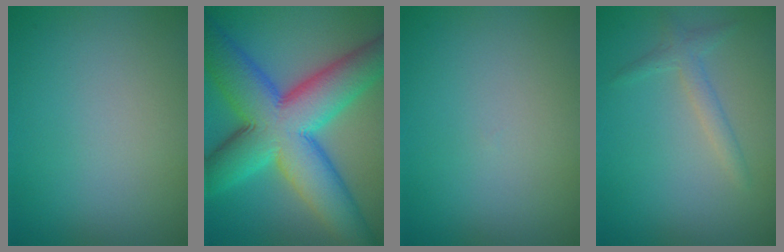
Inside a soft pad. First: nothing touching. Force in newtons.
{"total": 13.5, "press": 13.5, "slide": 0.2}
{"total": 0.0}
{"total": 1.6, "press": 1.6, "slide": 0.1}